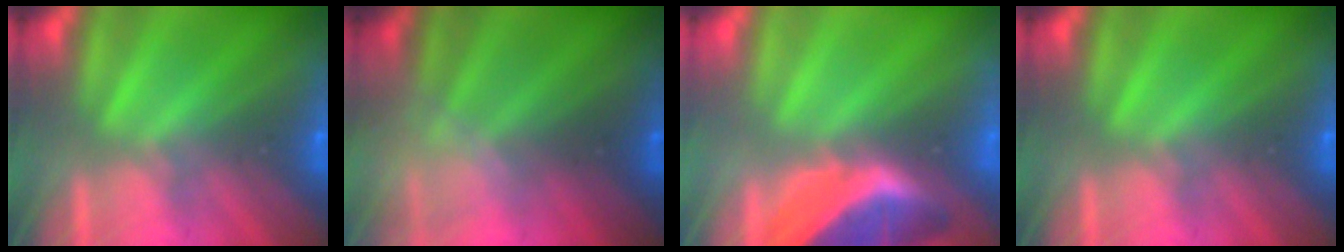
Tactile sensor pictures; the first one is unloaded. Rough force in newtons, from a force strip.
{"total": 2.3}
{"total": 1.8}
{"total": 0.0}